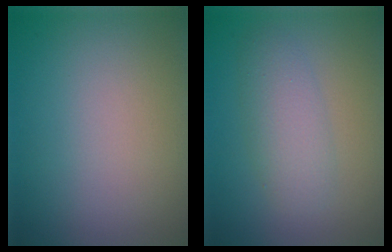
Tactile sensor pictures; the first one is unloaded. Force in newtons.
{"total": 3.1, "press": 3.1, "slide": 0.1}